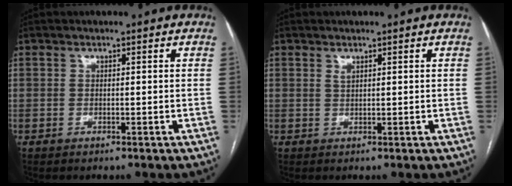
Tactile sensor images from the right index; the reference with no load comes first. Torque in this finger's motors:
{"motor_torque": [-0.05, 0.02, 0.07, 0.00]}